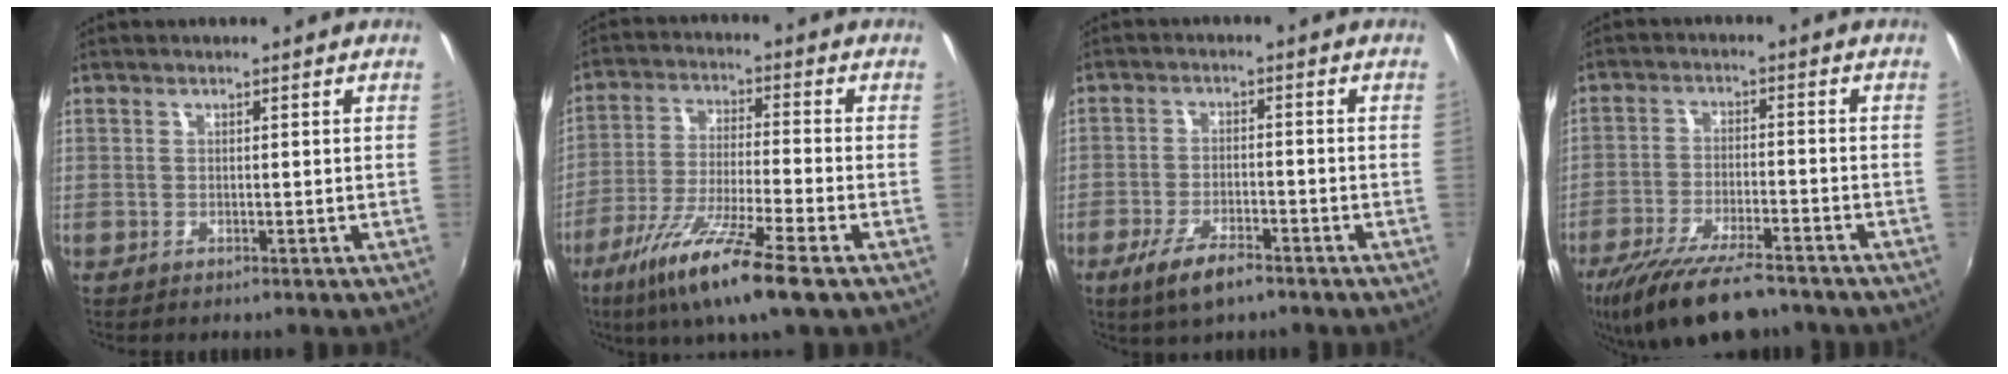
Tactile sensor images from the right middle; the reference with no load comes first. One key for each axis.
{"total": 14.1, "fx": -8.3, "fy": 1.2, "fz": 11.3, "tx": -0.229, "ty": -0.036, "tz": -0.155}
{"total": 7.2, "fx": -4.8, "fy": 2.1, "fz": 4.8, "tx": -0.116, "ty": -0.016, "tz": -0.087}
{"total": 14.3, "fx": -11.3, "fy": 3.5, "fz": 8.0, "tx": -0.174, "ty": -0.033, "tz": -0.192}